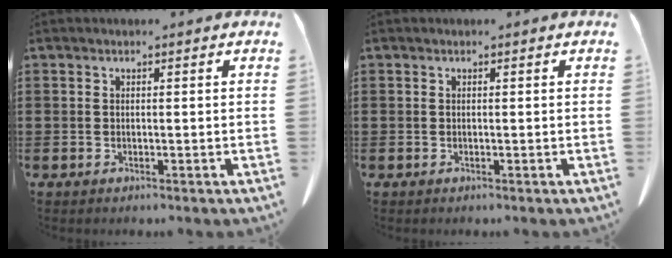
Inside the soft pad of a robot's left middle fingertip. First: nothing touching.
{"total": 0.0}